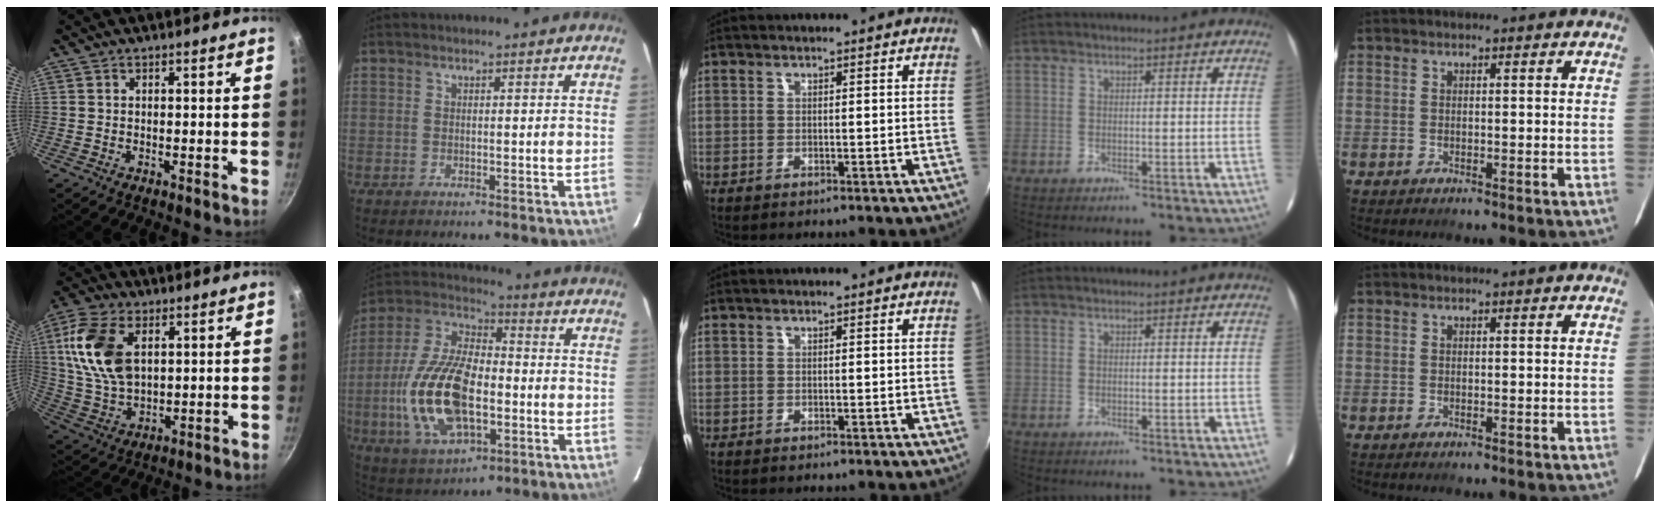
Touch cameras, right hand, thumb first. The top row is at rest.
{"thumb": {"total": 15.4, "force": [4.2, 9.3, 11.5], "torque": [-0.212, -0.008, 0.086]}, "index": {"total": 20.0, "force": [-4.0, 9.9, 17.0], "torque": [-0.356, -0.002, -0.066]}}